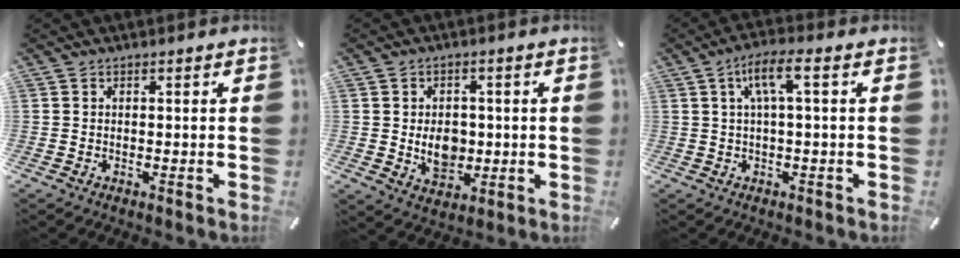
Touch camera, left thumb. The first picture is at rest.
{"total": 7.4, "force": [-0.3, 5.8, 4.5], "torque": [-0.066, -0.005, -0.009]}
{"total": 6.5, "force": [1.3, 1.4, 6.2], "torque": [-0.119, 0.004, 0.022]}